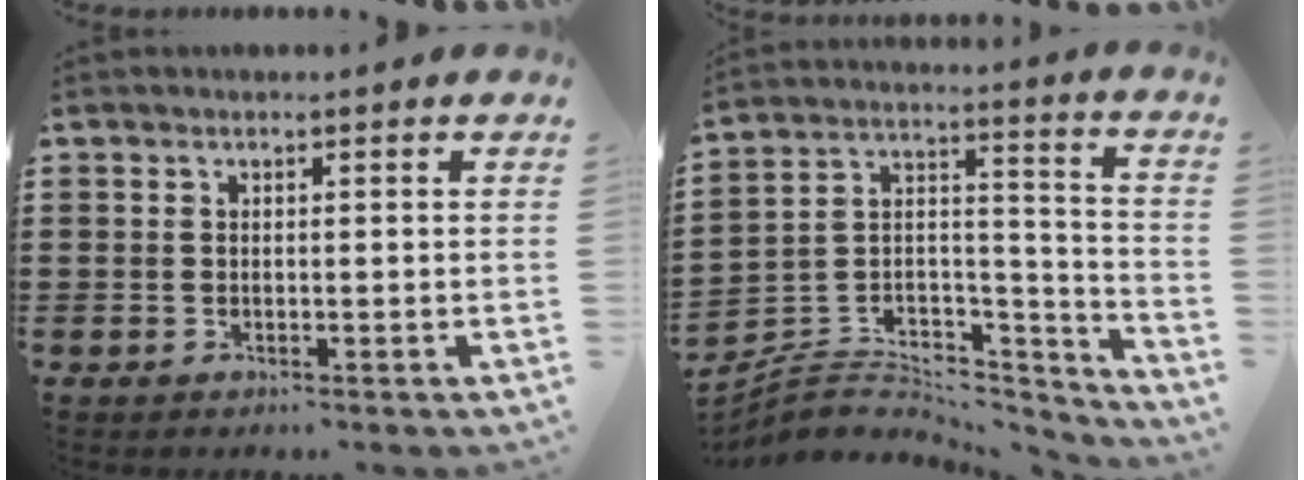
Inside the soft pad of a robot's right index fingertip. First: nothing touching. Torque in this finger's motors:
{"motor_torque": [-1.83, 0.28, -1.05, -0.21]}